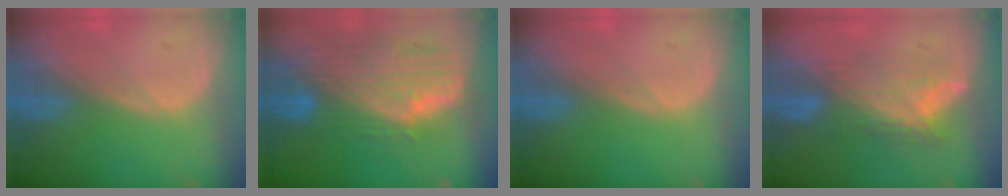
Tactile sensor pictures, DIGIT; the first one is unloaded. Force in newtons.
{"total": 11.0, "press": 9.4, "slide": 5.6}
{"total": 0.0}
{"total": 7.0, "press": 6.7, "slide": 1.9}